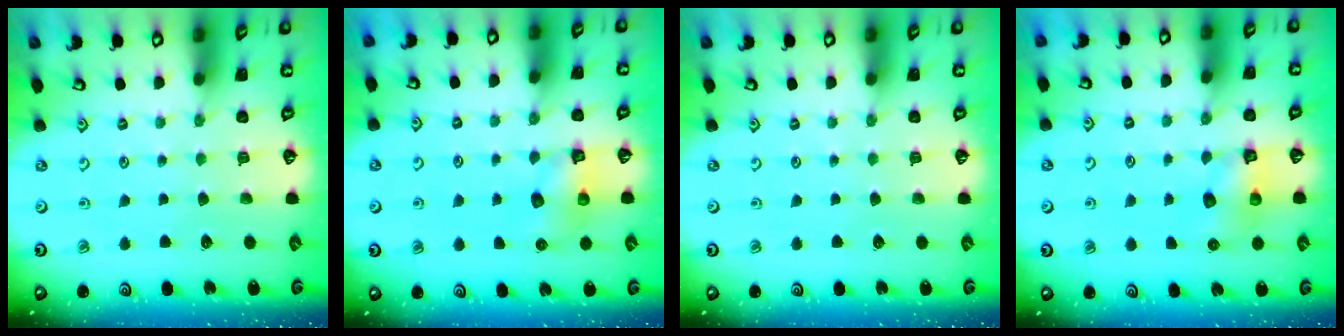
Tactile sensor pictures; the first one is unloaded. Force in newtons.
{"total": 7.8, "press": 7.8, "slide": 0.4}
{"total": 0.0}
{"total": 7.8, "press": 7.8, "slide": 0.4}